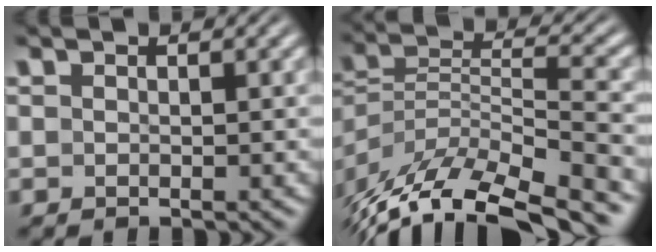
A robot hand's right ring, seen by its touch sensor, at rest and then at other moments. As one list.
[{"total": 10.8, "force": [-6.0, 5.9, 6.8], "torque": [-0.147, -0.050, -0.073]}]